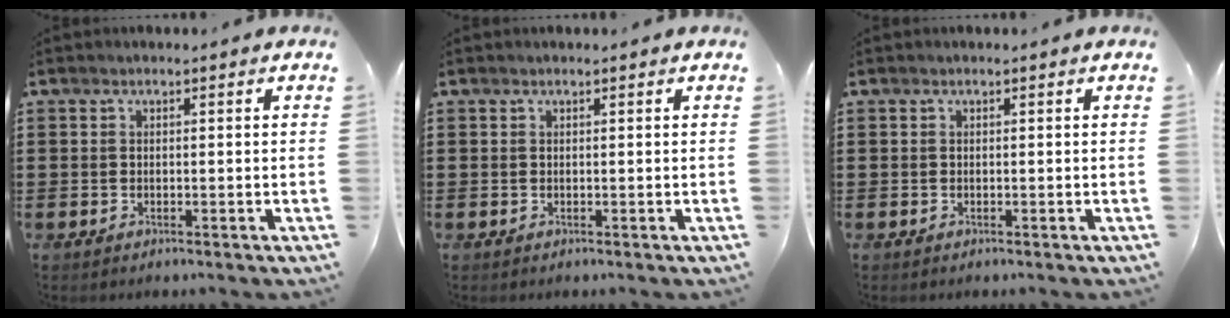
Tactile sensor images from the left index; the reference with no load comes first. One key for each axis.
{"total": 0.0}
{"total": 0.0}